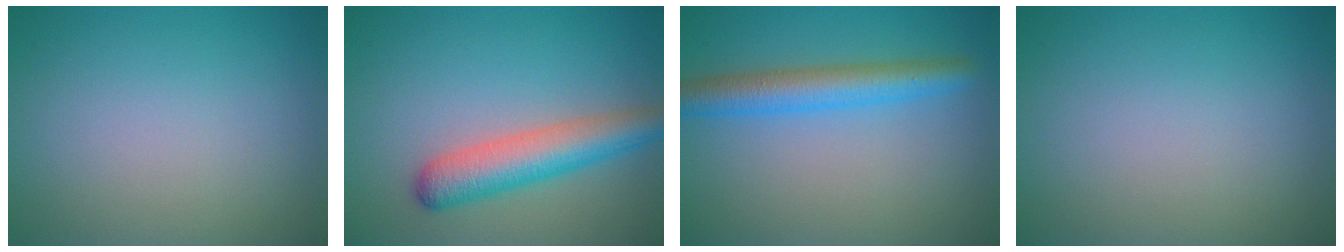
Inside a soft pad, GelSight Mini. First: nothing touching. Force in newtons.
{"total": 5.2, "press": 5.2, "slide": 0.3}
{"total": 4.4, "press": 4.4, "slide": 0.2}
{"total": 0.0}